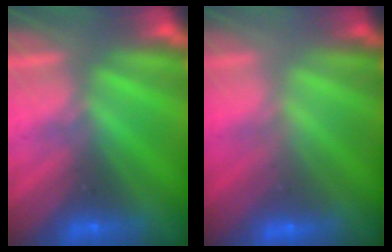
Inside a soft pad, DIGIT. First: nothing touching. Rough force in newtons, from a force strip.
{"total": 2.3}